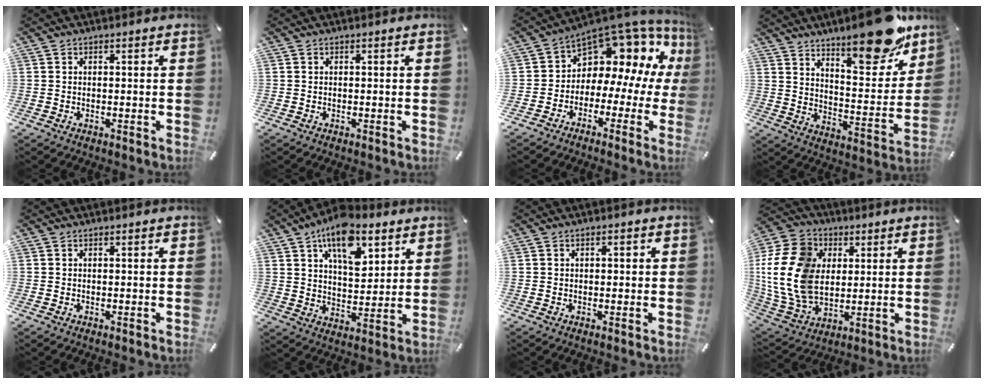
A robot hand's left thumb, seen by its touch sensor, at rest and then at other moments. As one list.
[{"total": 0.0}, {"total": 8.9, "force": [5.0, 6.5, 3.5], "torque": [-0.057, -0.063, 0.087]}, {"total": 19.1, "force": [15.1, 6.1, 10.1], "torque": [-0.130, -0.116, 0.250]}, {"total": 0.0}, {"total": 14.1, "force": [8.3, 7.3, 8.7], "torque": [-0.133, -0.031, 0.144]}, {"total": 1.1, "force": [0.1, 0.7, 0.9], "torque": [-0.016, 0.006, -0.001]}, {"total": 19.4, "force": [1.8, 15.5, 11.4], "torque": [-0.270, -0.005, 0.031]}]